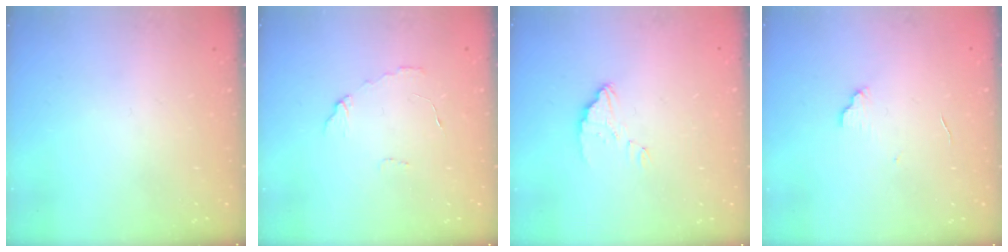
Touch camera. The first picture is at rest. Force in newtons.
{"total": 4.5, "press": 4.5, "slide": 0.4}
{"total": 3.0, "press": 3.0, "slide": 0.2}
{"total": 5.8, "press": 5.8, "slide": 0.4}